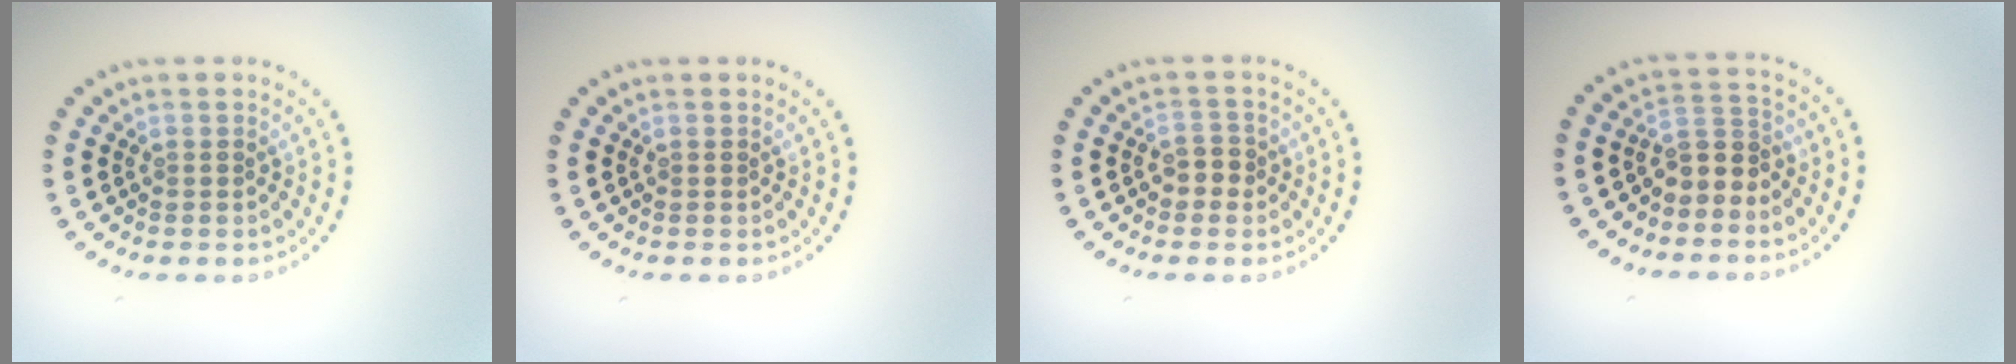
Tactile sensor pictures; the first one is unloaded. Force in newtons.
{"total": 0.0}
{"total": 1.8, "press": 1.7, "slide": 0.5}
{"total": 2.4, "press": 2.0, "slide": 1.4}